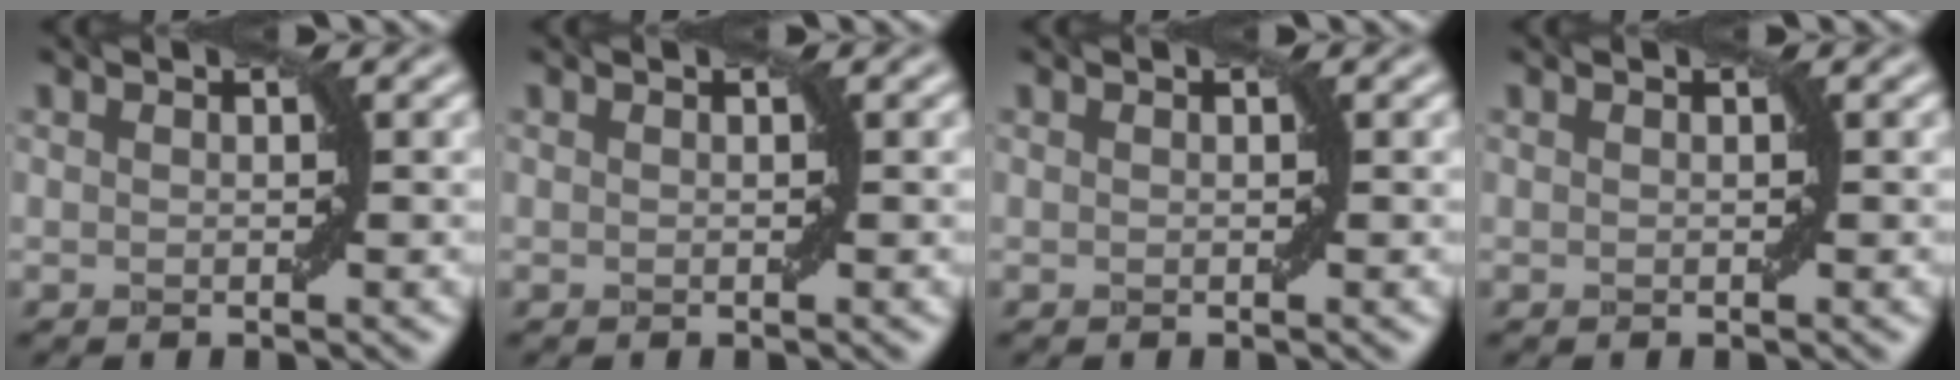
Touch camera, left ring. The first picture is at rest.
{"total": 0.0}
{"total": 0.0}
{"total": 0.0}